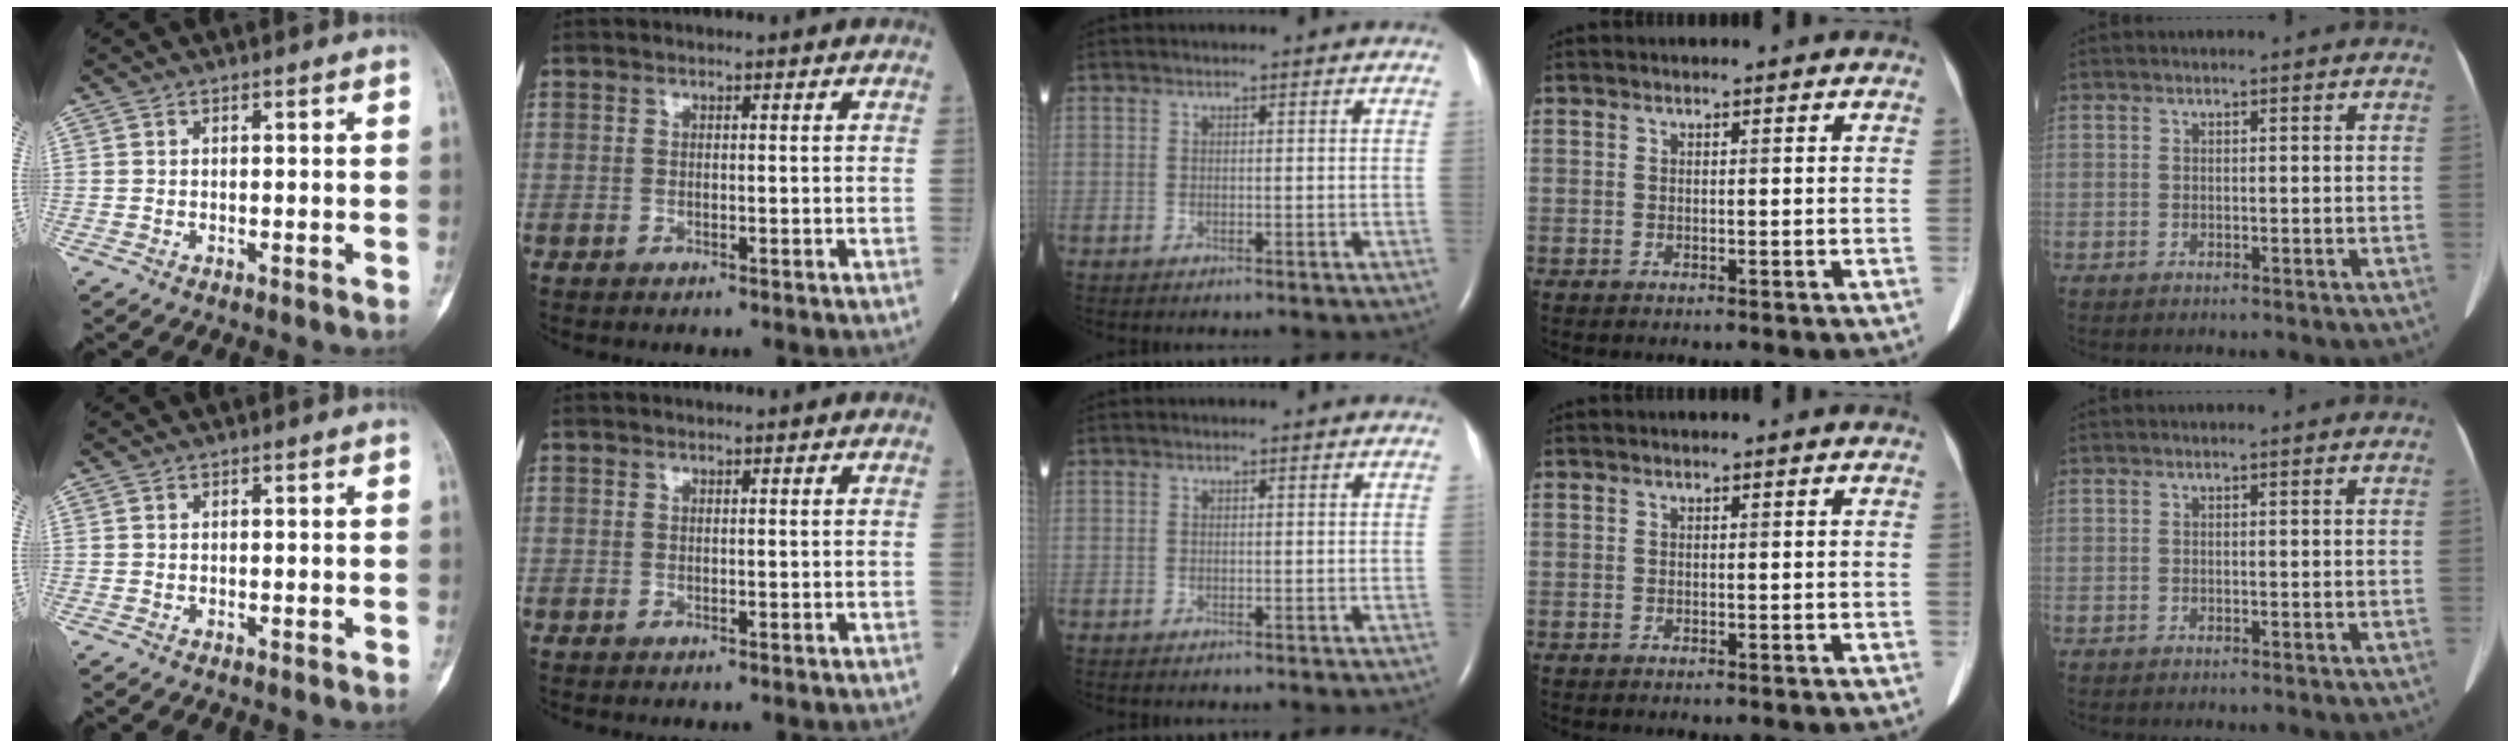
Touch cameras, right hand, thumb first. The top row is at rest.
{}